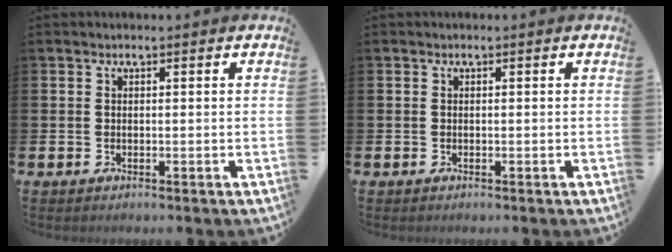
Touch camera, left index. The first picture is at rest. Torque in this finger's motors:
{"motor_torque": [0.00, 0.00, 0.00, 0.02]}